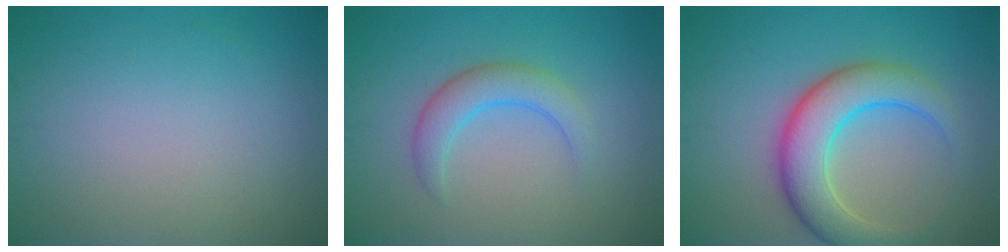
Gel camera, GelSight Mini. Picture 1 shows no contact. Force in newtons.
{"total": 3.2, "press": 3.2, "slide": 0.2}
{"total": 6.9, "press": 6.9, "slide": 0.2}